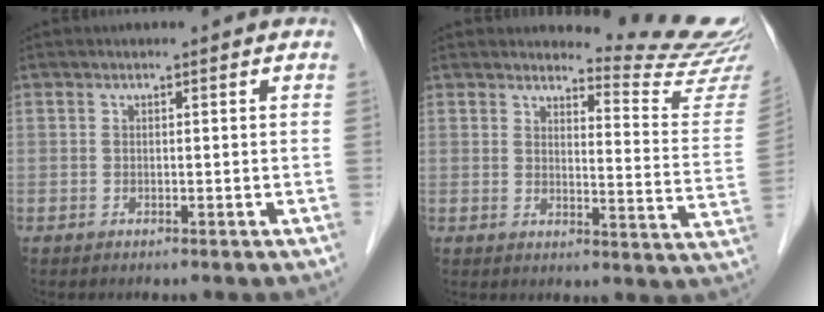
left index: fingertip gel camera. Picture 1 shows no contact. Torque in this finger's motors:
{"motor_torque": [0.94, -1.20, 0.25, 0.00]}